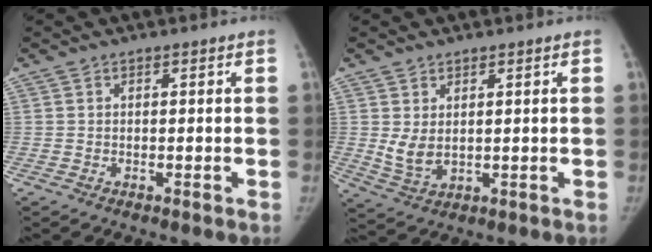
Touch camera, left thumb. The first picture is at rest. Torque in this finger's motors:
{"motor_torque": [0.69, 0.93, 0.92, -0.77, 0.17]}